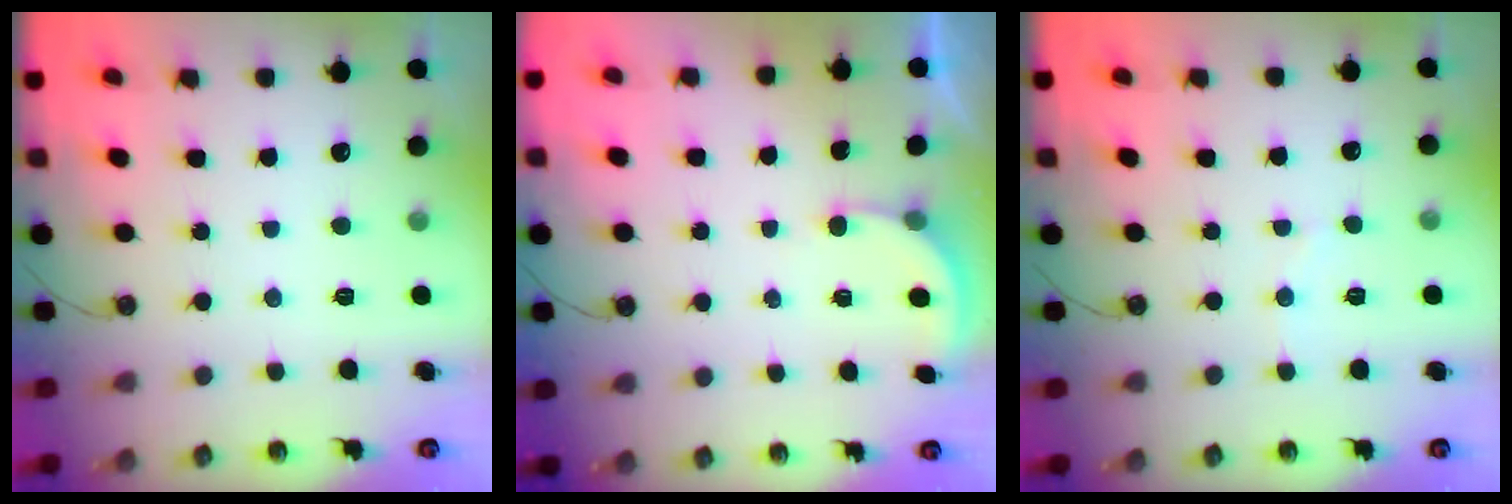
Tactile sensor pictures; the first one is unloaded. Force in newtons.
{"total": 2.4, "press": 2.4, "slide": 0.3}
{"total": 4.3, "press": 4.2, "slide": 0.4}